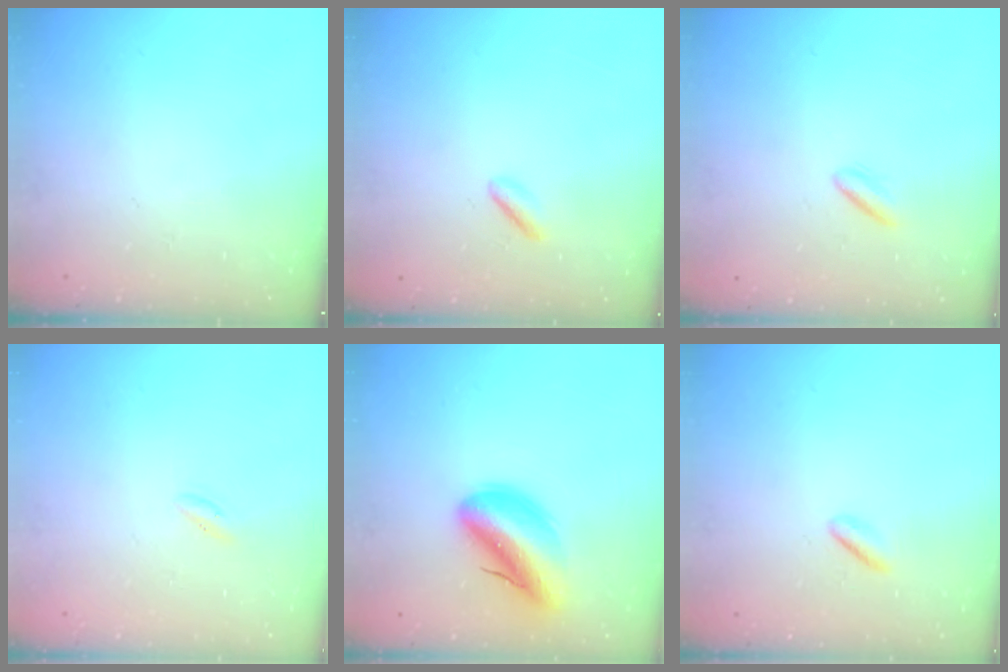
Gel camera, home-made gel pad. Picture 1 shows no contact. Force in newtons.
{"total": 1.8, "press": 1.7, "slide": 0.7}
{"total": 1.9, "press": 1.7, "slide": 0.9}
{"total": 0.0}
{"total": 11.9, "press": 11.4, "slide": 3.3}
{"total": 1.0, "press": 0.7, "slide": 0.6}